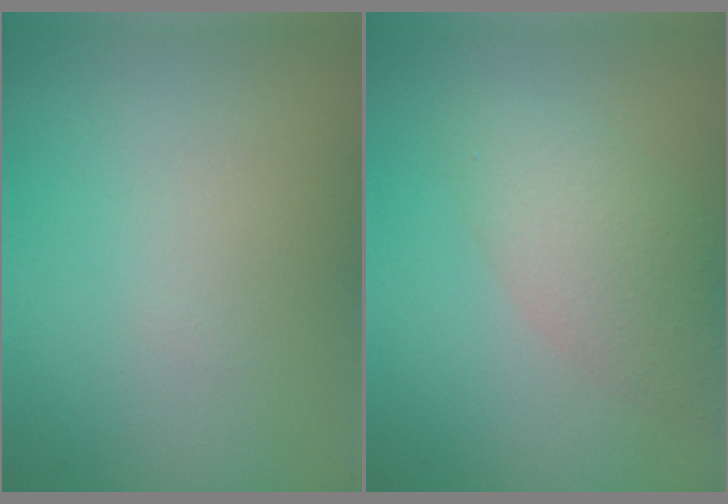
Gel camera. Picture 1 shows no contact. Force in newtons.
{"total": 4.0, "press": 4.0, "slide": 0.0}